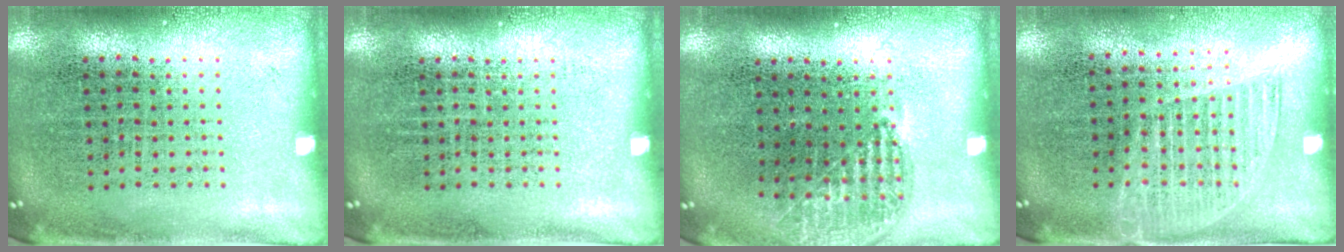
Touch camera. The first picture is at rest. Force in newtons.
{"total": 0.0}
{"total": 1.0, "press": 1.0, "slide": 0.0}
{"total": 1.3, "press": 1.1, "slide": 0.7}